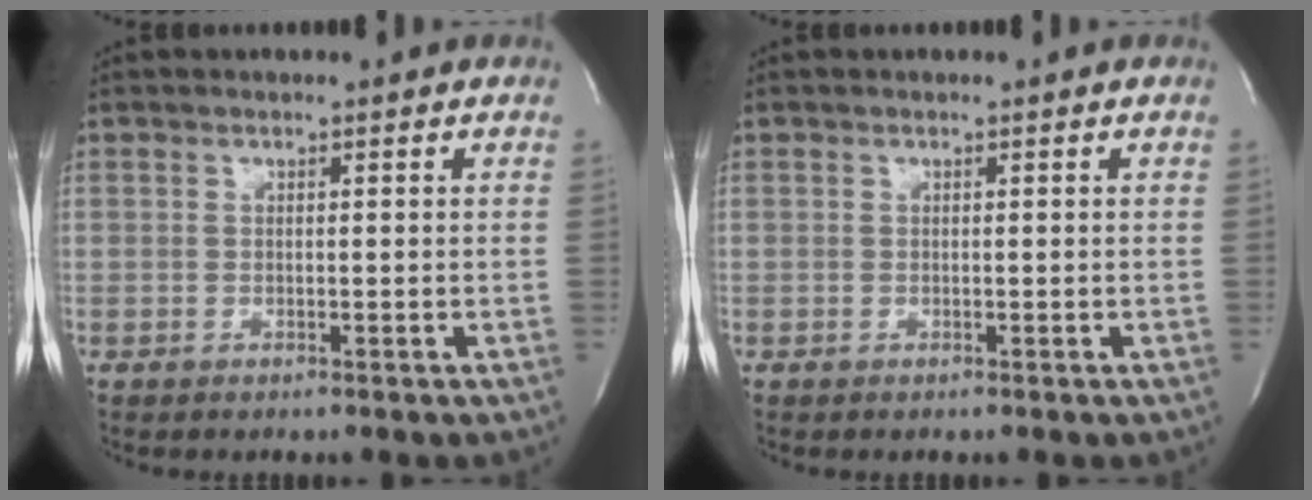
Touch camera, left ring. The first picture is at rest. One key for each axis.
{"total": 0.0}